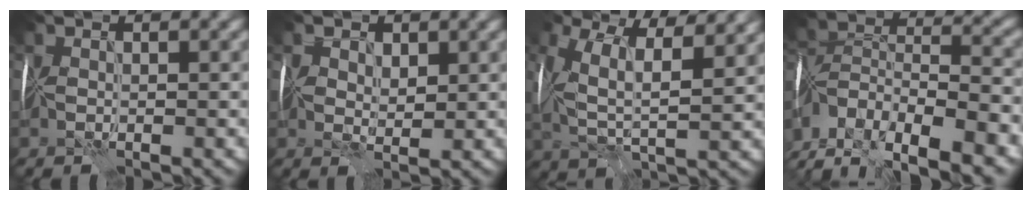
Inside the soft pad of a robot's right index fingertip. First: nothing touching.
{"total": 2.5, "force": [1.2, 1.7, 1.4], "torque": [-0.025, 0.001, 0.015]}
{"total": 10.2, "force": [4.0, 5.3, 7.7], "torque": [-0.153, 0.009, 0.072]}
{"total": 12.2, "force": [-7.9, 5.4, 7.6], "torque": [-0.148, 0.031, -0.128]}